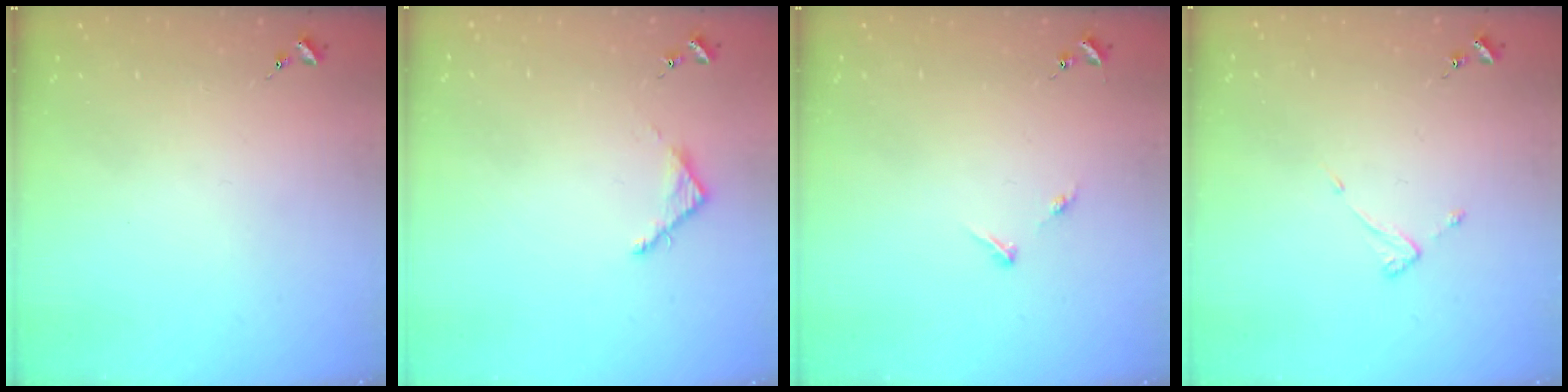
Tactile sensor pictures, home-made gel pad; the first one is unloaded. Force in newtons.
{"total": 3.5, "press": 3.5, "slide": 0.3}
{"total": 5.2, "press": 5.2, "slide": 0.6}
{"total": 3.6, "press": 3.6, "slide": 0.2}